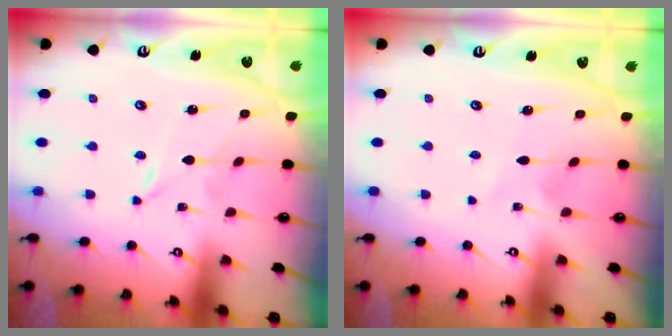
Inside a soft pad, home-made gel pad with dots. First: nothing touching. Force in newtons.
{"total": 2.5, "press": 2.5, "slide": 0.3}